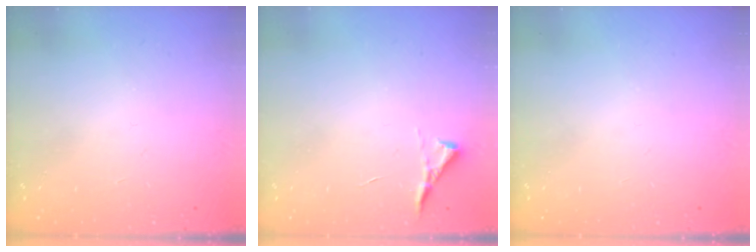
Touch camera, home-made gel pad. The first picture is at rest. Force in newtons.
{"total": 3.6, "press": 3.6, "slide": 0.5}
{"total": 0.0}